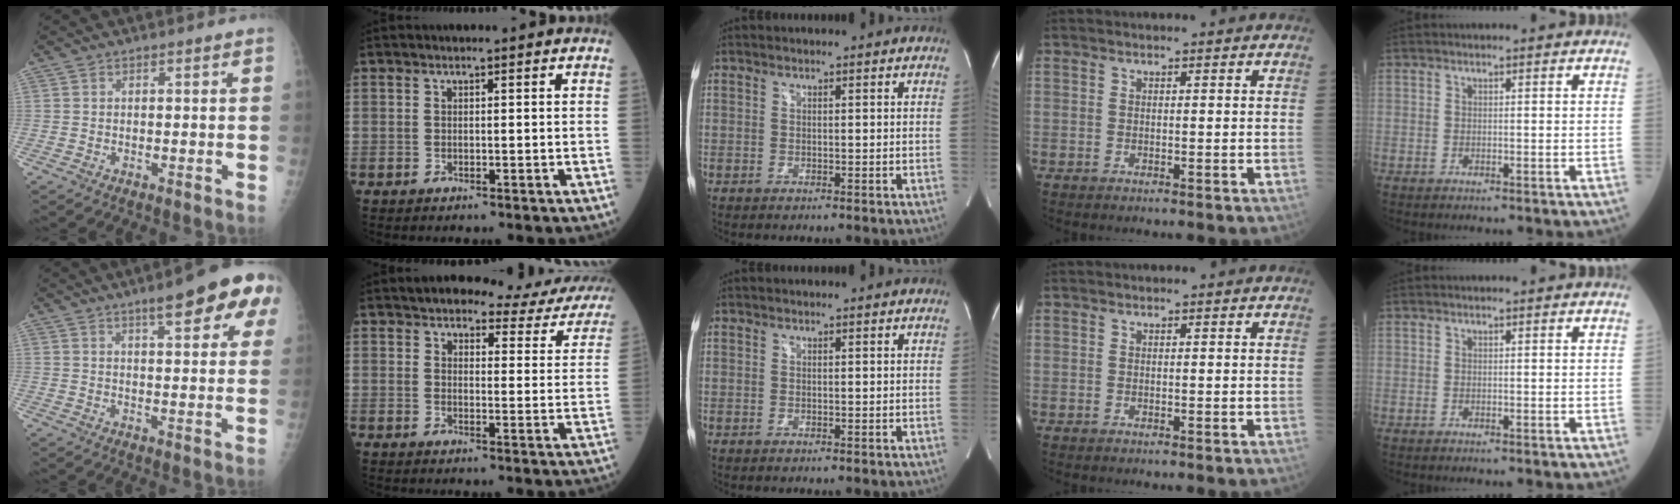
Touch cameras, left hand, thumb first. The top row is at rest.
{"thumb": {"total": 13.5, "force": [7.0, 3.5, 11.0], "torque": [-0.116, -0.013, 0.086]}, "index": {"total": 14.0, "force": [12.9, 3.6, 4.2], "torque": [-0.023, -0.018, 0.127]}}